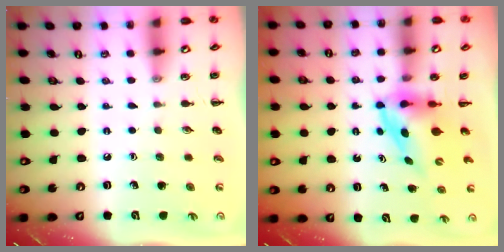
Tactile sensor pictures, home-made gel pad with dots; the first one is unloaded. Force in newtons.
{"total": 3.8, "press": 3.7, "slide": 0.6}